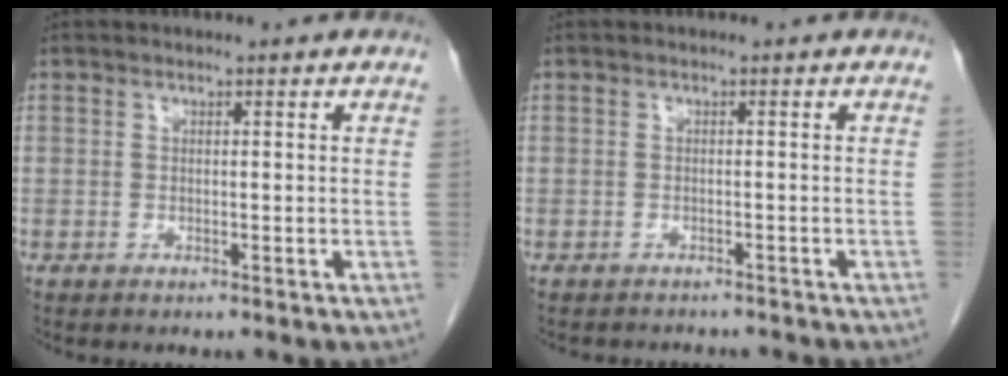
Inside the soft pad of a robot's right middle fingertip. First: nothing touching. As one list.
[{"total": 5.4, "force": [-5.0, 1.5, 1.4], "torque": [-0.017, -0.004, -0.058]}]